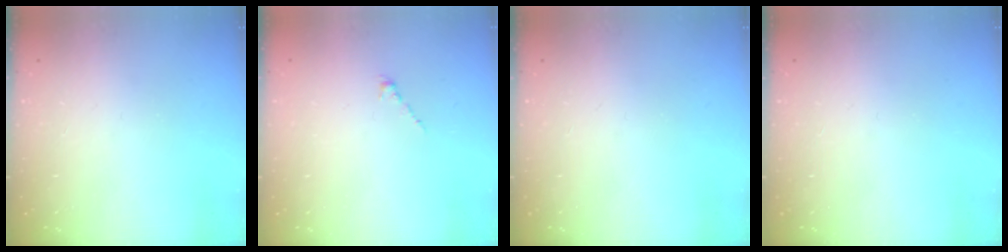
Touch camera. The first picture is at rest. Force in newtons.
{"total": 0.0}
{"total": 0.0}
{"total": 0.0}